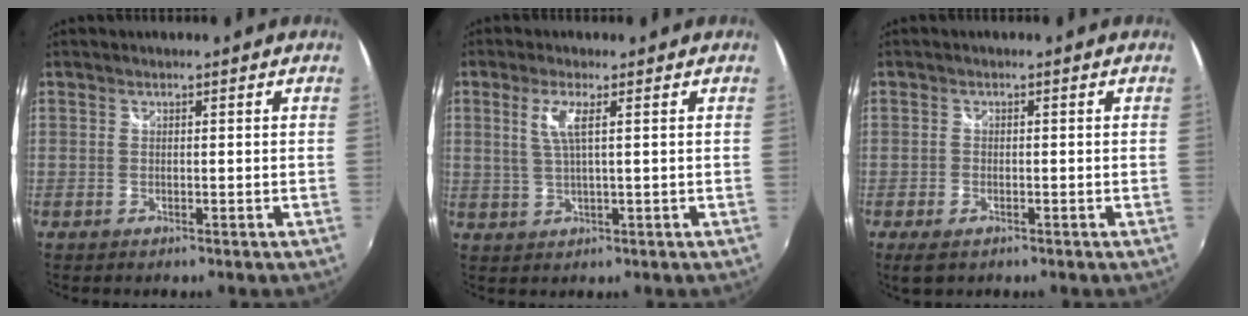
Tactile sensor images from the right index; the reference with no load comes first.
{"total": 4.2, "force": [1.3, 0.4, 4.0], "torque": [-0.083, -0.002, 0.030]}
{"total": 3.3, "force": [-2.0, 1.7, 1.9], "torque": [-0.045, -0.011, -0.036]}